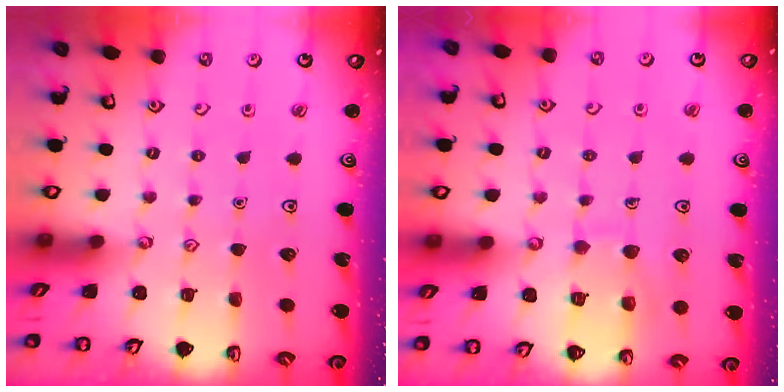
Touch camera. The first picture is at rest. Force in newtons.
{"total": 8.8, "press": 8.7, "slide": 0.7}